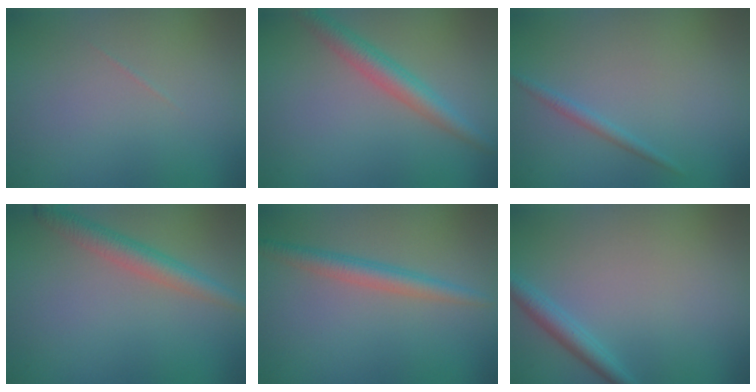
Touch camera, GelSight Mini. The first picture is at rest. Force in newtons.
{"total": 3.2, "press": 3.2, "slide": 0.0}
{"total": 1.0, "press": 1.0, "slide": 0.1}
{"total": 2.9, "press": 2.9, "slide": 0.1}
{"total": 2.6, "press": 2.6, "slide": 0.0}
{"total": 2.0, "press": 2.0, "slide": 0.1}